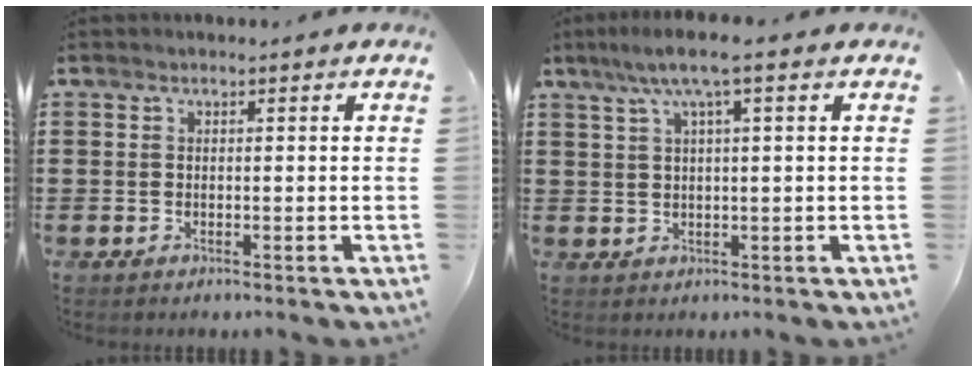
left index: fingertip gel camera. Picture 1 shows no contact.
{"total": 4.9, "force": [2.1, 0.2, 4.4], "torque": [-0.089, 0.004, 0.034]}